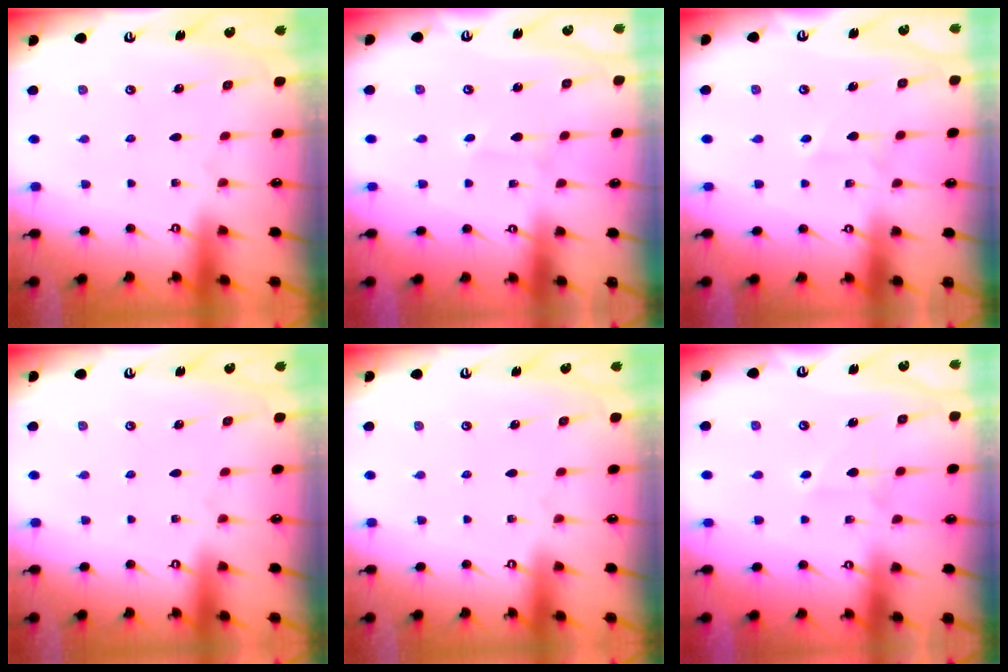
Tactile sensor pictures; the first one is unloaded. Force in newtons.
{"total": 0.6, "press": 0.6, "slide": 0.0}
{"total": 2.3, "press": 2.3, "slide": 0.4}
{"total": 0.0}
{"total": 0.0}
{"total": 3.7, "press": 3.7, "slide": 0.5}